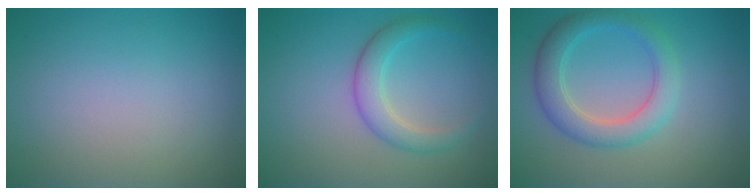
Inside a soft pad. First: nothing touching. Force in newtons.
{"total": 2.8, "press": 2.8, "slide": 0.2}
{"total": 2.9, "press": 2.9, "slide": 0.3}